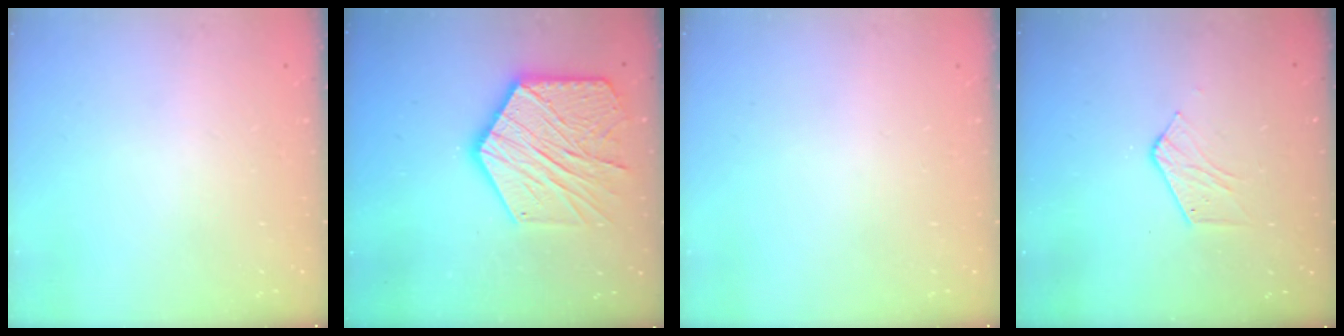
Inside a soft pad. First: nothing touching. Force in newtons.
{"total": 22.6, "press": 22.5, "slide": 2.0}
{"total": 0.0}
{"total": 5.3, "press": 5.3, "slide": 0.2}